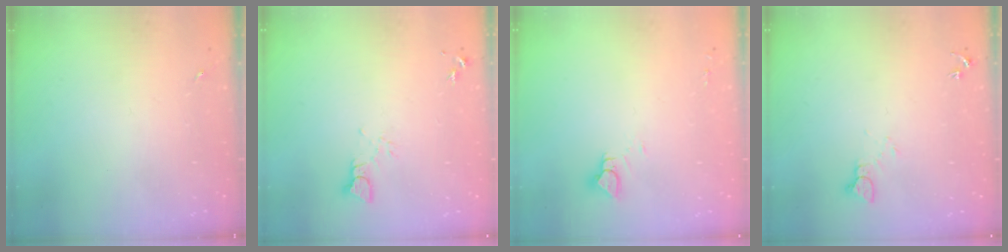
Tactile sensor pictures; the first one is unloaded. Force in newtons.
{"total": 3.2, "press": 3.1, "slide": 0.4}
{"total": 4.0, "press": 4.0, "slide": 0.3}
{"total": 4.2, "press": 4.1, "slide": 0.4}